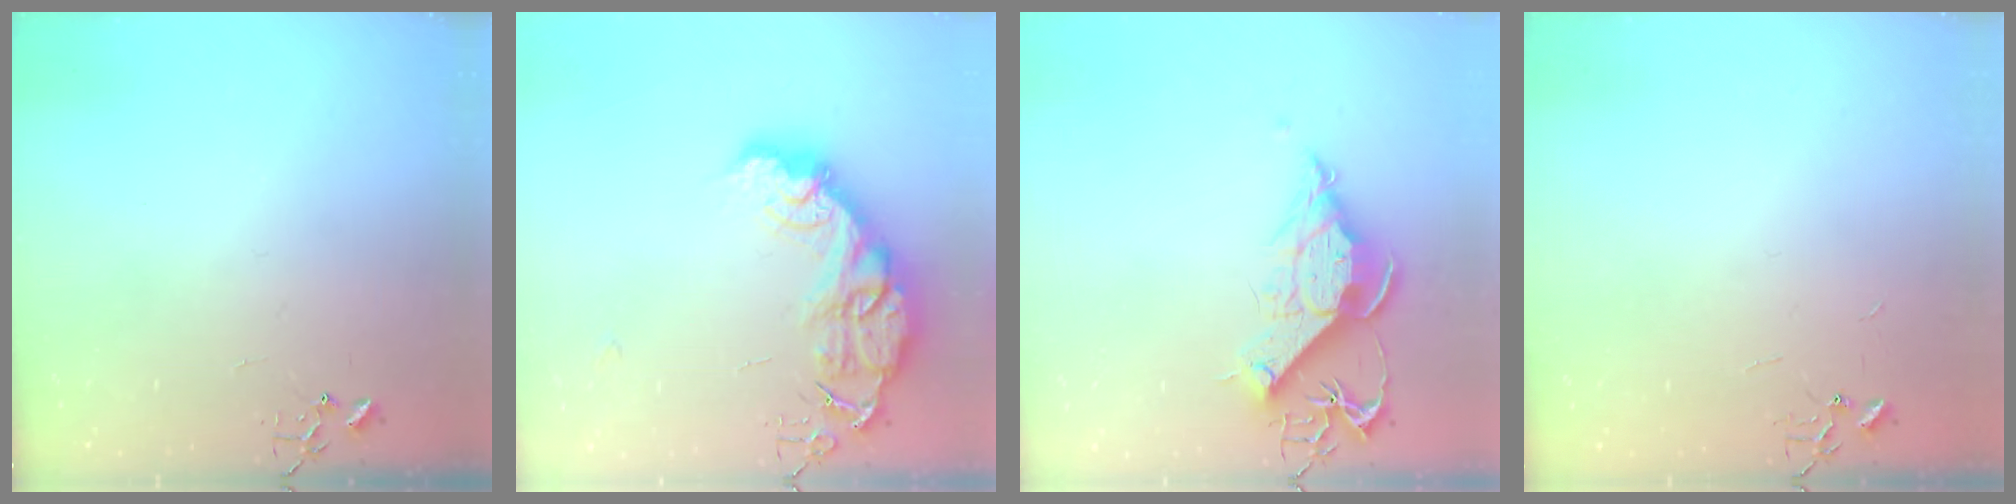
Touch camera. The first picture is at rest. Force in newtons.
{"total": 18.2, "press": 18.2, "slide": 1.3}
{"total": 13.2, "press": 13.1, "slide": 1.6}
{"total": 1.8, "press": 1.8, "slide": 0.2}